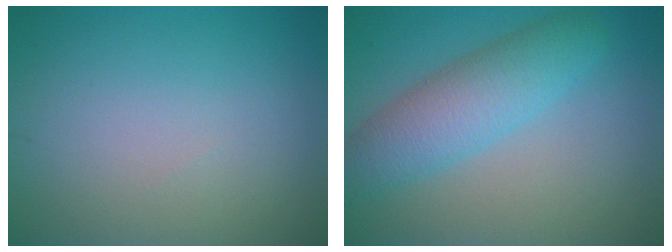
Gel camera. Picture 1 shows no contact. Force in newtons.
{"total": 5.9, "press": 5.9, "slide": 0.0}